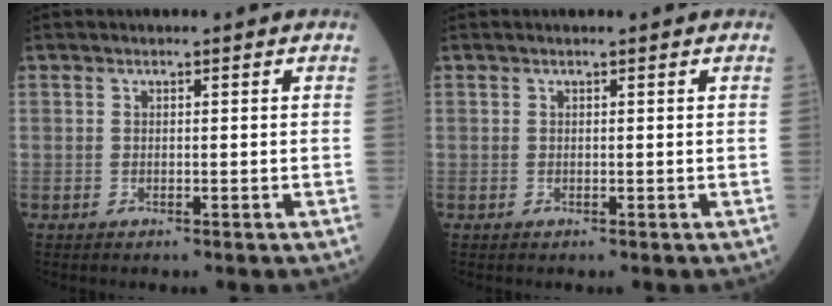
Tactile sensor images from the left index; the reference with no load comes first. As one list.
[{"total": 0.5, "force": [0.5, -0.1, 0.3], "torque": [-0.005, 0.002, 0.009]}]